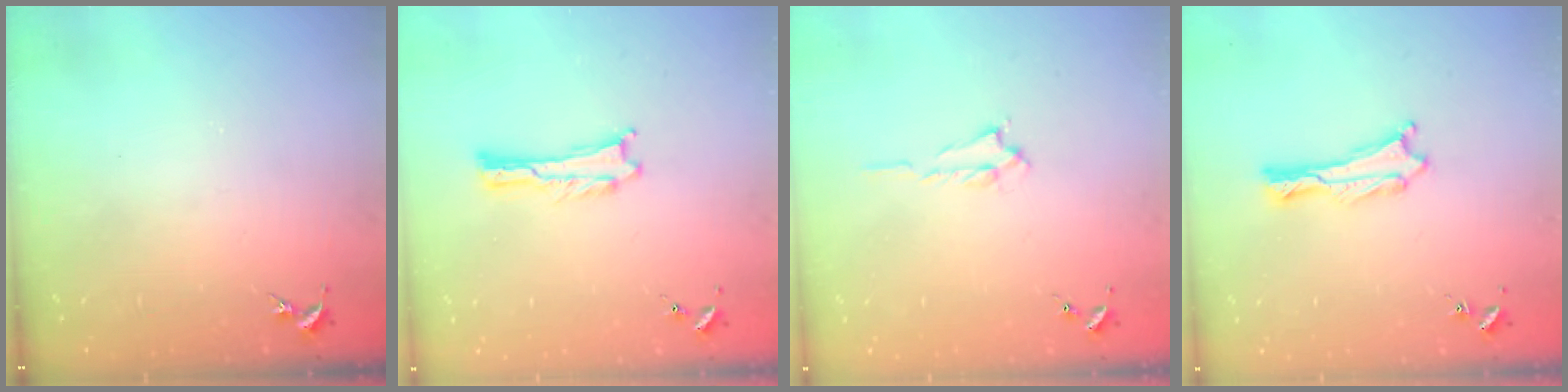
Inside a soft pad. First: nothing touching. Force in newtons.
{"total": 0.0}
{"total": 0.7, "press": 0.6, "slide": 0.2}
{"total": 0.8, "press": 0.7, "slide": 0.2}